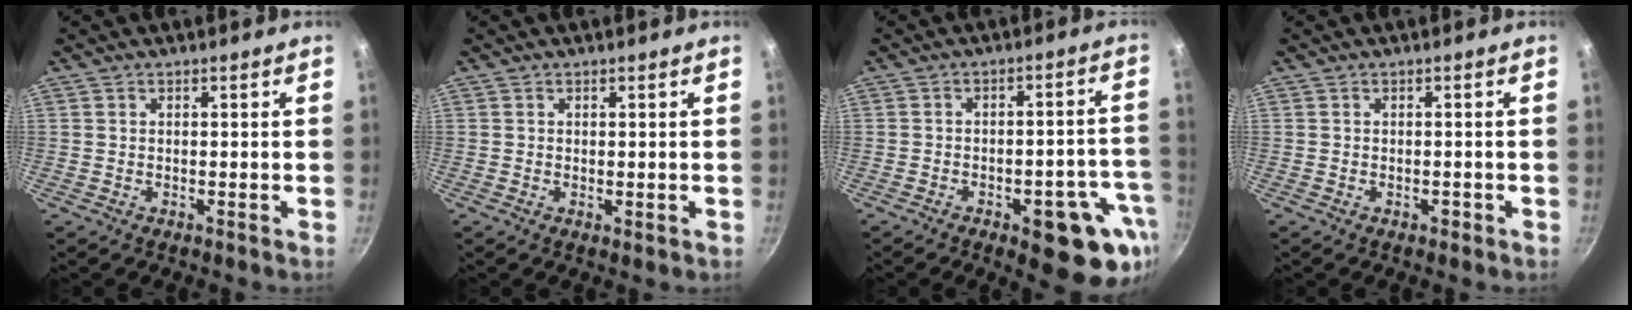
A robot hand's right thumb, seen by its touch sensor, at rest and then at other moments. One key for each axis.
{"total": 0.5, "fx": 0.1, "fy": 0.2, "fz": 0.4, "tx": -0.006, "ty": -0.005, "tz": 0.001}
{"total": 12.2, "fx": -5.8, "fy": 4.5, "fz": 9.7, "tx": -0.077, "ty": 0.032, "tz": -0.069}
{"total": 1.0, "fx": -0.5, "fy": 0.6, "fz": 0.6, "tx": -0.007, "ty": 0.004, "tz": -0.005}